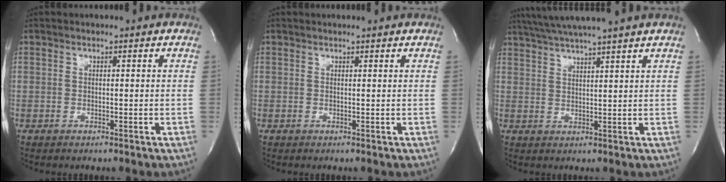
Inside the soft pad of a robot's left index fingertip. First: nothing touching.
{"total": 1.8, "force": [1.7, -0.1, 0.5], "torque": [-0.007, 0.010, 0.022]}
{"total": 10.6, "force": [9.1, -1.5, 5.2], "torque": [-0.093, 0.021, 0.135]}